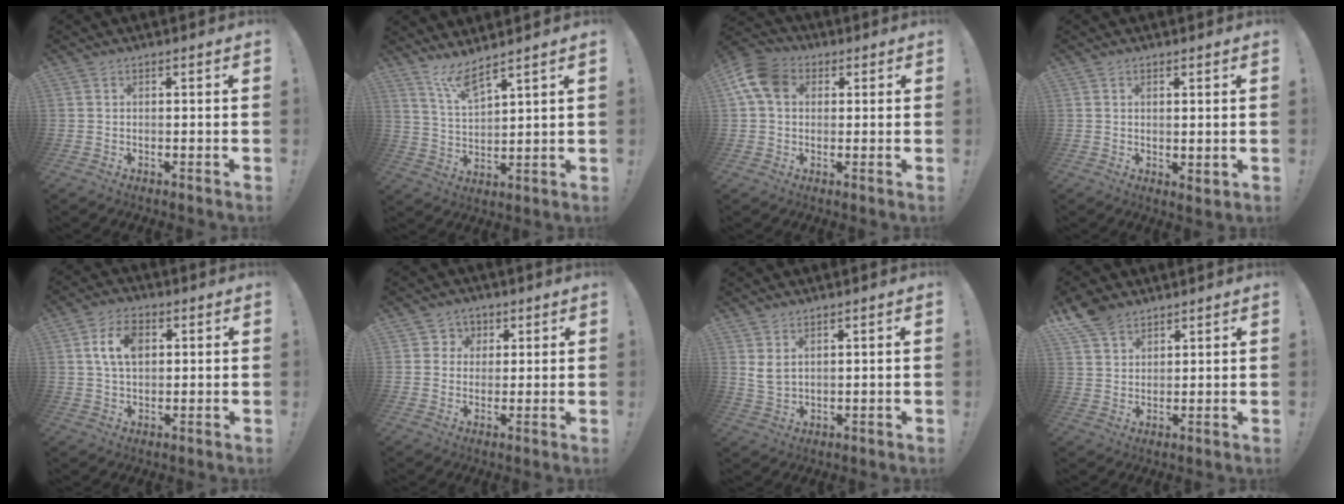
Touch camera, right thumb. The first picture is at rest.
{"total": 8.0, "force": [6.3, 1.4, 4.7], "torque": [-0.105, -0.031, 0.116]}
{"total": 10.5, "force": [2.8, 7.6, 6.6], "torque": [-0.128, 0.008, 0.059]}
{"total": 2.0, "force": [1.4, 0.9, 1.2], "torque": [-0.009, -0.009, 0.024]}
{"total": 8.9, "force": [2.3, 5.5, 6.6], "torque": [-0.116, 0.007, 0.042]}
{"total": 4.9, "force": [1.5, 4.6, 0.7], "torque": [-0.010, -0.010, 0.027]}
{"total": 4.3, "force": [2.2, 2.4, 2.7], "torque": [-0.054, -0.011, 0.042]}
{"total": 7.8, "force": [5.9, 4.4, 2.6], "torque": [-0.049, -0.033, 0.116]}